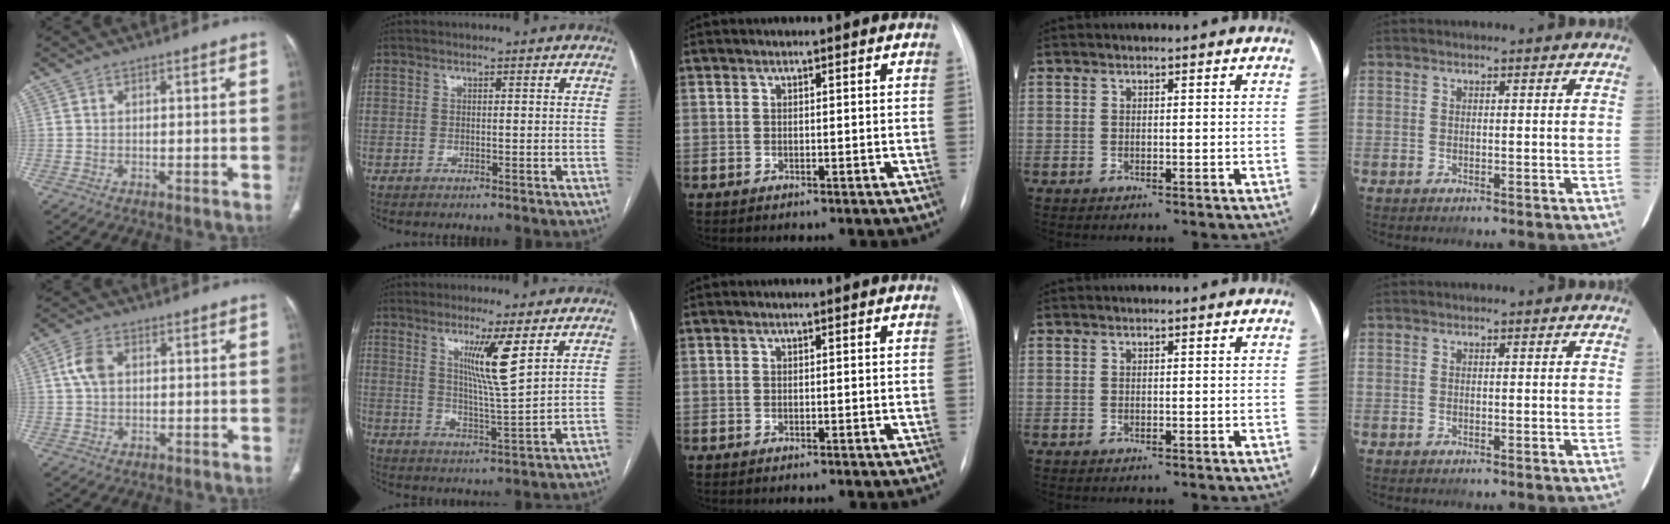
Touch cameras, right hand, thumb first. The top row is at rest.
{"thumb": {"total": 4.9, "force": [0.9, 3.3, 3.5], "torque": [-0.073, 0.009, 0.016]}, "index": {"total": 7.8, "force": [3.7, -0.9, 6.8], "torque": [-0.119, -0.019, 0.067]}}